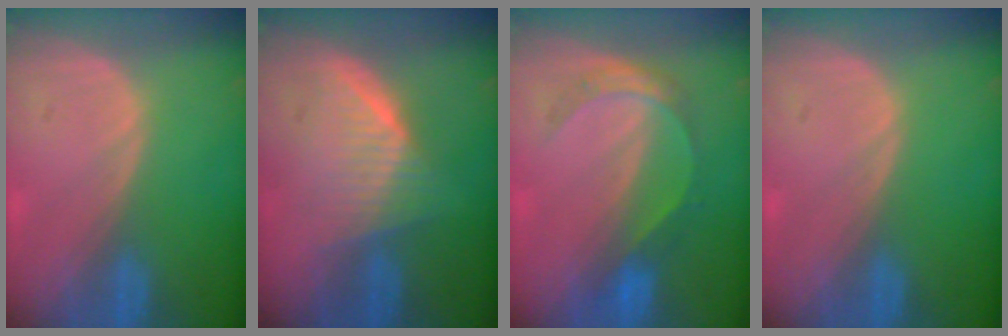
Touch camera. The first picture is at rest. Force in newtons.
{"total": 5.9, "press": 5.9, "slide": 0.4}
{"total": 4.7, "press": 4.7, "slide": 0.4}
{"total": 0.0}